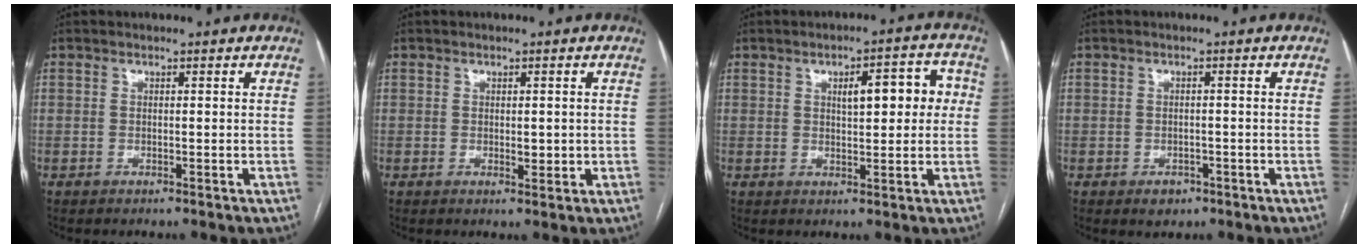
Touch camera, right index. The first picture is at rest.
{"total": 1.8, "force": [-0.1, 0.9, 1.6], "torque": [-0.023, -0.003, 0.003]}
{"total": 7.5, "force": [1.6, 2.8, 6.7], "torque": [-0.086, 0.027, 0.024]}
{"total": 2.3, "force": [-1.3, 1.6, 0.9], "torque": [-0.009, 0.003, -0.010]}